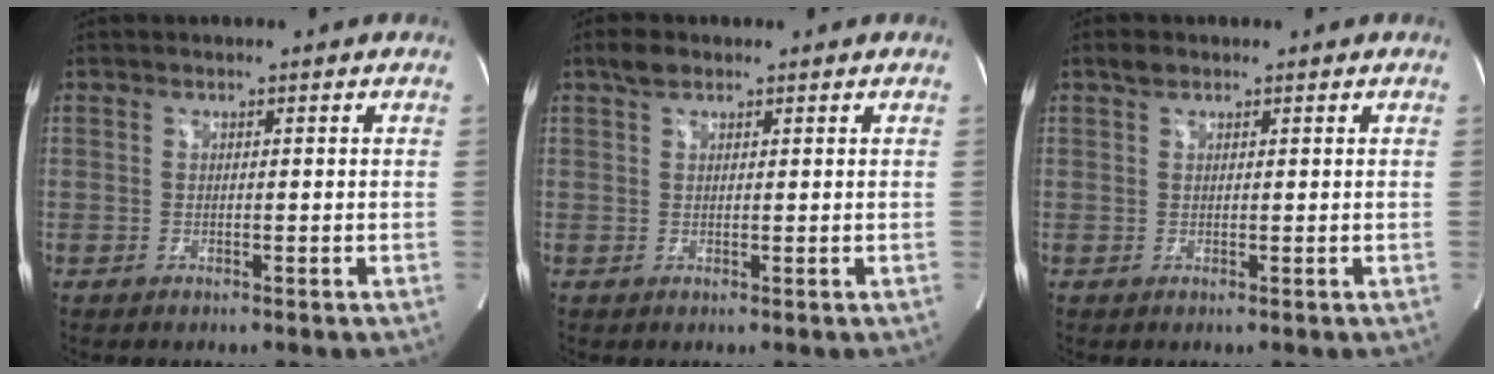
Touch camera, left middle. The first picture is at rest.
{"total": 2.0, "force": [1.4, 0.9, 0.9], "torque": [-0.025, 0.011, 0.027]}
{"total": 1.2, "force": [0.9, 0.6, 0.5], "torque": [-0.013, 0.008, 0.017]}